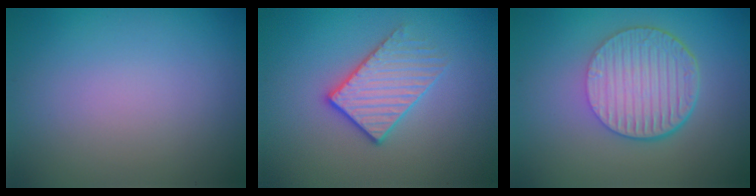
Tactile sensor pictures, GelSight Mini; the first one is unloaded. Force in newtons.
{"total": 3.1, "press": 2.8, "slide": 1.4}
{"total": 6.4, "press": 4.4, "slide": 4.7}